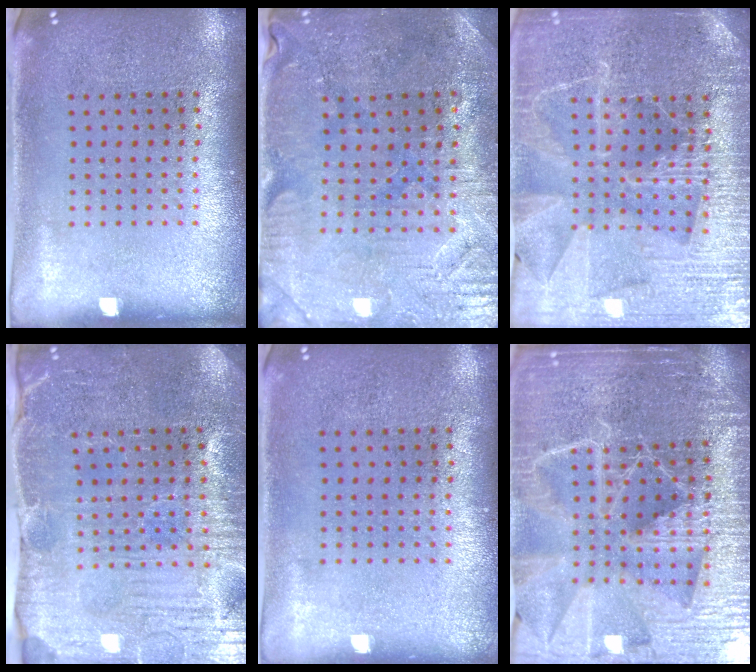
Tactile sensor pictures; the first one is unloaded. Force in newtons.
{"total": 0.9, "press": 0.8, "slide": 0.4}
{"total": 4.2, "press": 4.0, "slide": 1.4}
{"total": 3.9, "press": 3.9, "slide": 0.4}
{"total": 0.0}
{"total": 6.0, "press": 5.2, "slide": 2.9}